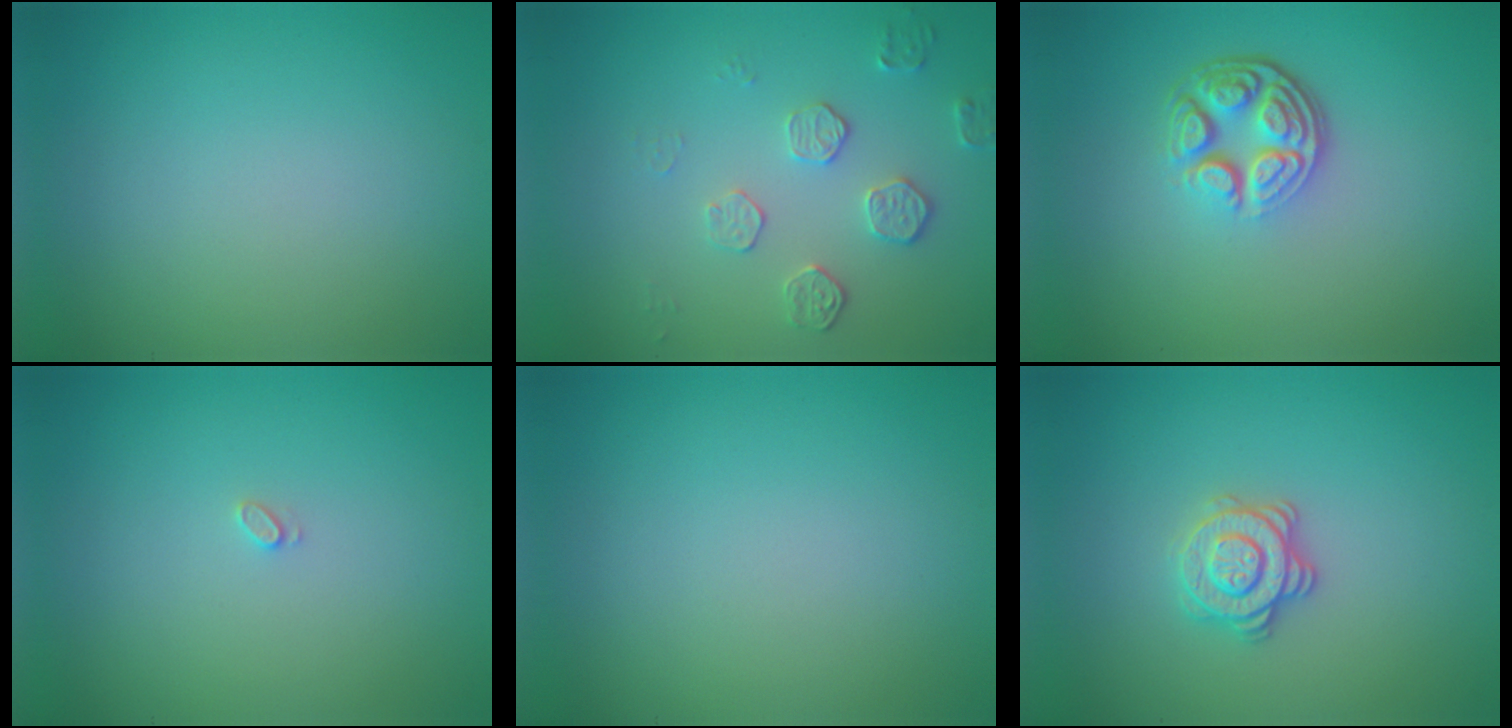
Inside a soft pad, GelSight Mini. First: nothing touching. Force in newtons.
{"total": 2.1, "press": 1.5, "slide": 1.4}
{"total": 4.8, "press": 3.5, "slide": 3.3}
{"total": 0.6, "press": 0.6, "slide": 0.1}
{"total": 0.0}
{"total": 2.8, "press": 2.6, "slide": 1.0}